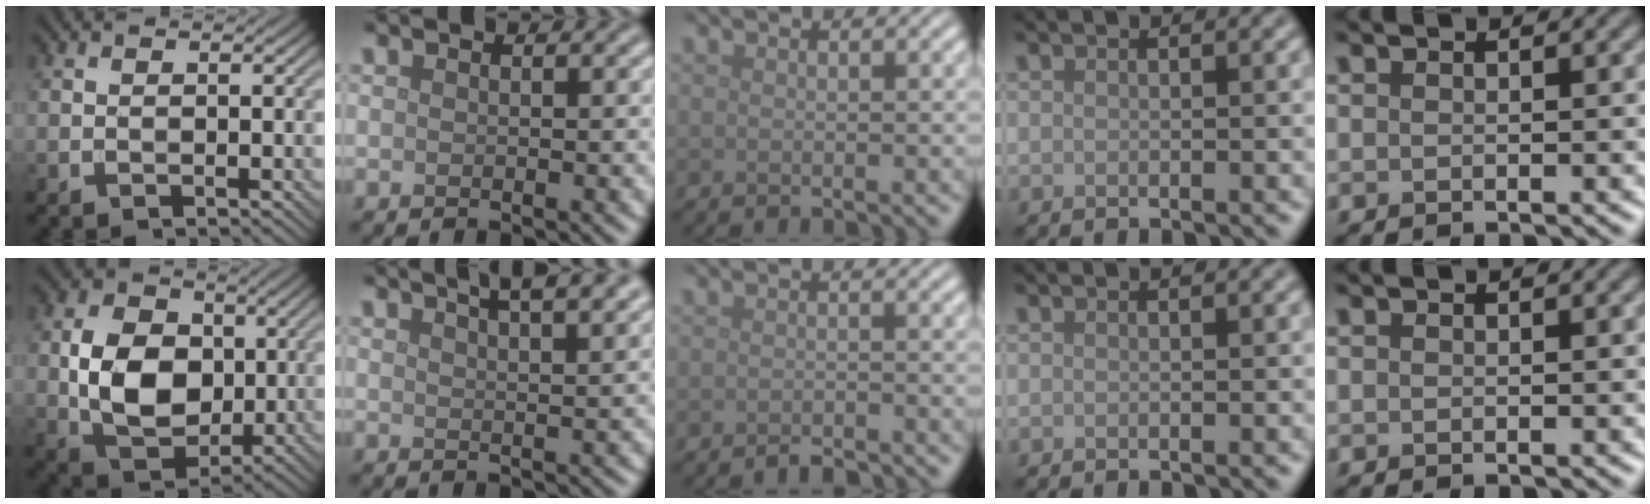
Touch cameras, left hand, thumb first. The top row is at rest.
{"thumb": {"total": 10.6, "force": [0.3, 7.8, 7.2], "torque": [-0.154, -0.002, 0.005]}, "index": {"total": 7.7, "force": [5.1, 2.9, 5.0], "torque": [-0.031, 0.047, 0.041]}, "middle": {"total": 1.4, "force": [-1.3, 0.2, 0.5], "torque": [-0.006, 0.000, -0.023]}}